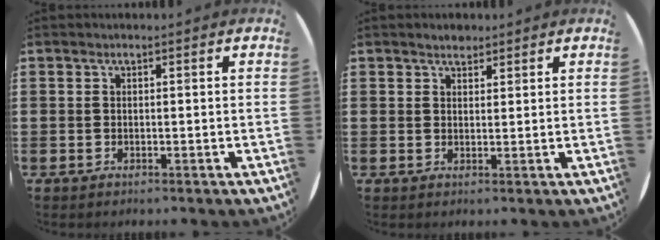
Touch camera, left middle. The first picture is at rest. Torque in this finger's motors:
{"motor_torque": [0.32, -0.23, 0.02, 0.00]}